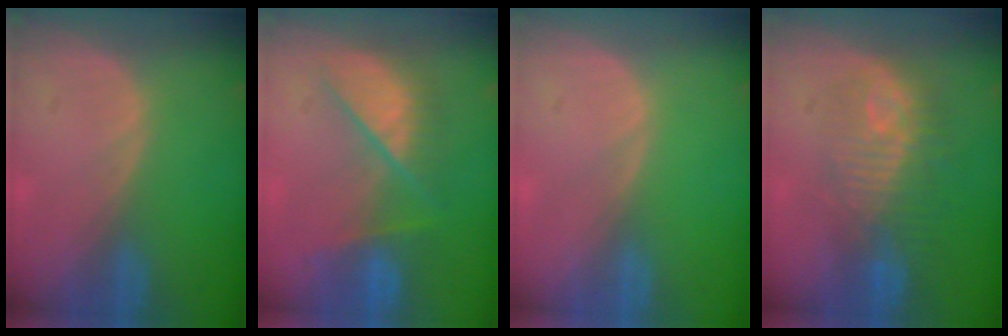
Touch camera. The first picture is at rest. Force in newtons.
{"total": 7.9, "press": 7.9, "slide": 0.5}
{"total": 0.0}
{"total": 9.7, "press": 8.9, "slide": 3.9}